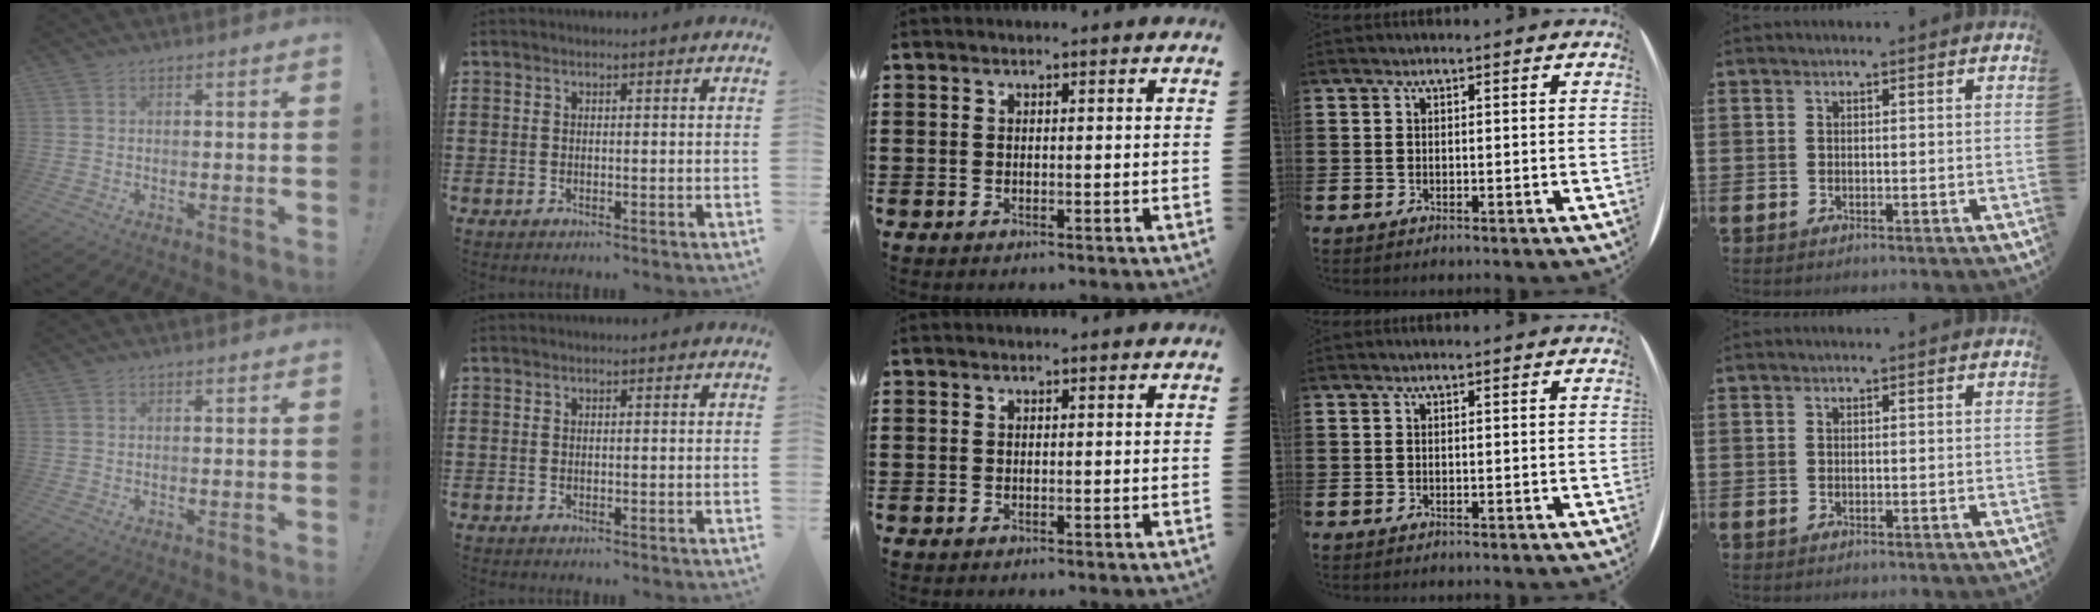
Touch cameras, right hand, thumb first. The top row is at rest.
{}